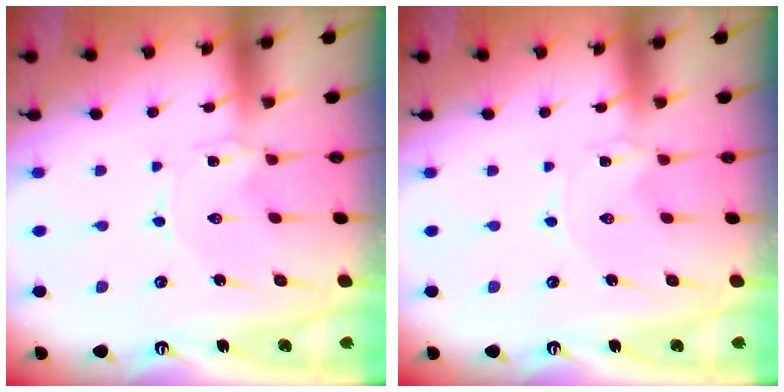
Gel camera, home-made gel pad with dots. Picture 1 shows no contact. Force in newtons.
{"total": 0.0}